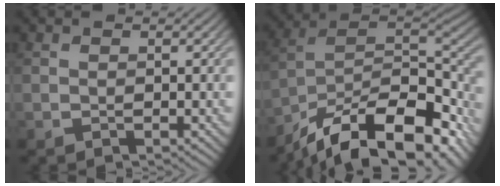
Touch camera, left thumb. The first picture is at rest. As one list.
[{"total": 17.5, "force": [-11.9, 6.9, 10.9], "torque": [-0.217, -0.028, -0.193]}]